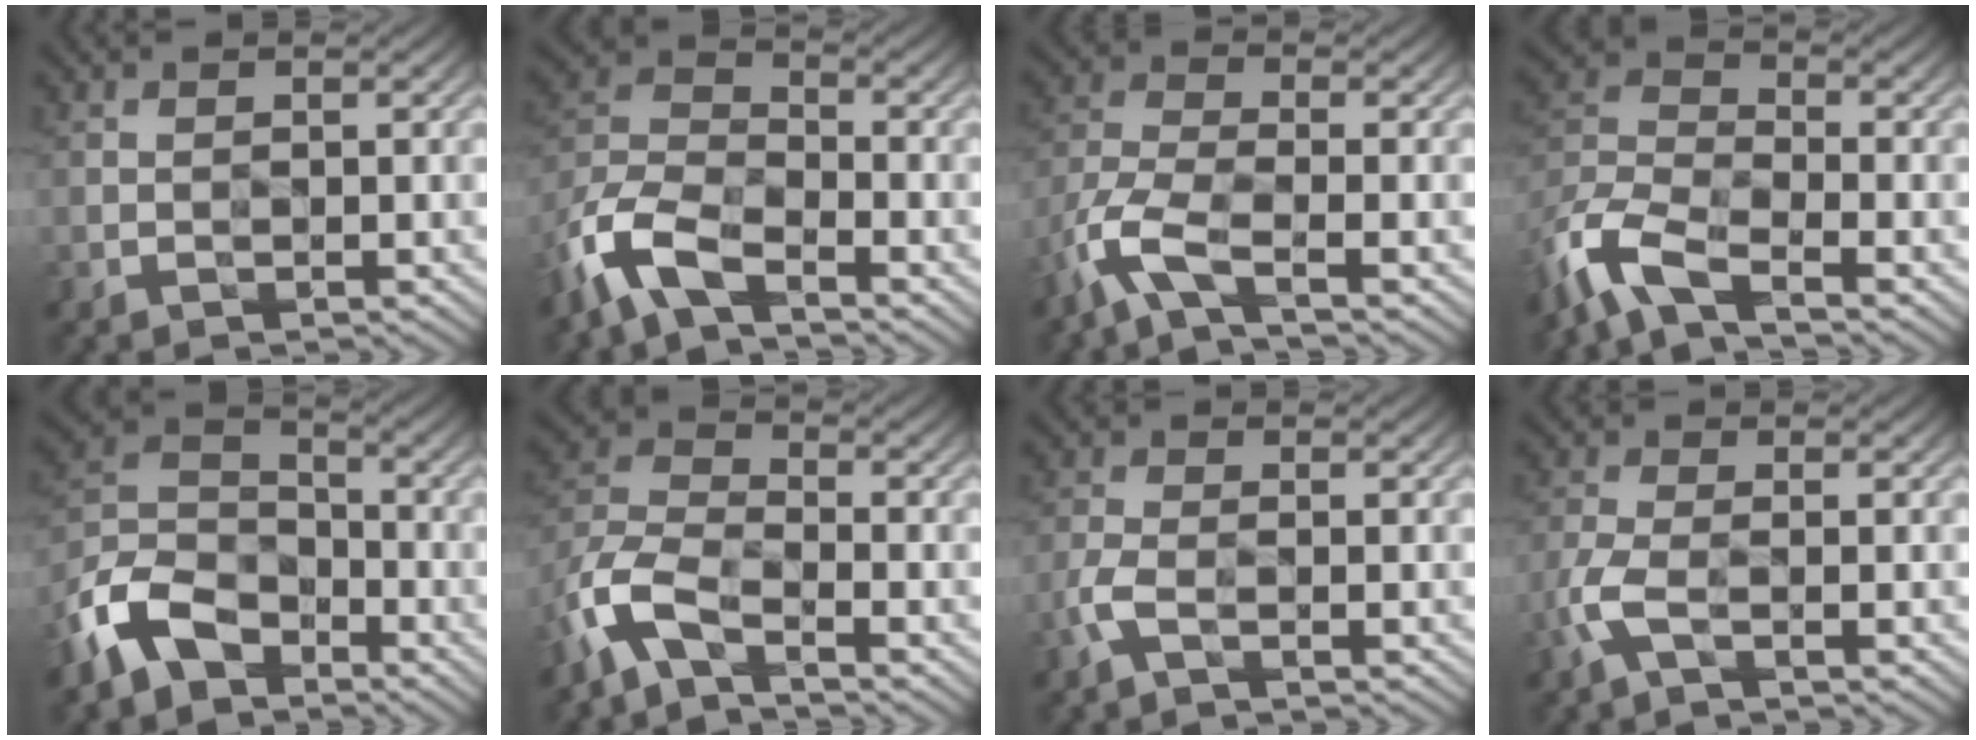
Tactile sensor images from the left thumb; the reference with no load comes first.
{"total": 9.6, "force": [-6.5, 3.7, 6.1], "torque": [-0.143, -0.007, -0.152]}
{"total": 6.5, "force": [-4.1, 1.7, 4.8], "torque": [-0.119, -0.003, -0.103]}
{"total": 9.2, "force": [-6.3, 3.0, 6.0], "torque": [-0.140, -0.006, -0.145]}
{"total": 9.7, "force": [-6.4, 5.5, 4.7], "torque": [-0.112, -0.003, -0.152]}
{"total": 7.7, "force": [-5.1, 2.7, 5.1], "torque": [-0.124, 0.003, -0.123]}
{"total": 2.5, "force": [-1.4, 0.8, 1.9], "torque": [-0.059, 0.001, -0.034]}
{"total": 3.4, "force": [-1.7, 1.0, 2.8], "torque": [-0.079, 0.002, -0.042]}